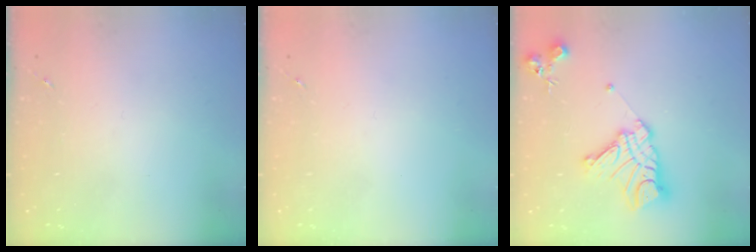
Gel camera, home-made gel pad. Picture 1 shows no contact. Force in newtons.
{"total": 0.0}
{"total": 16.1, "press": 16.0, "slide": 1.6}